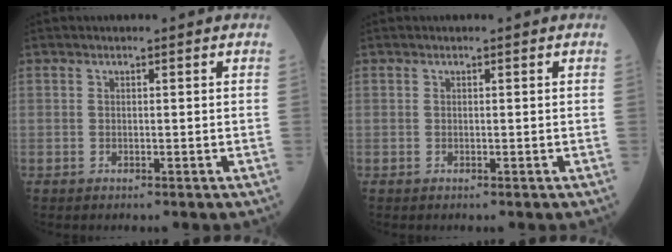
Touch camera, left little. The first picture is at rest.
{"total": 0.0}